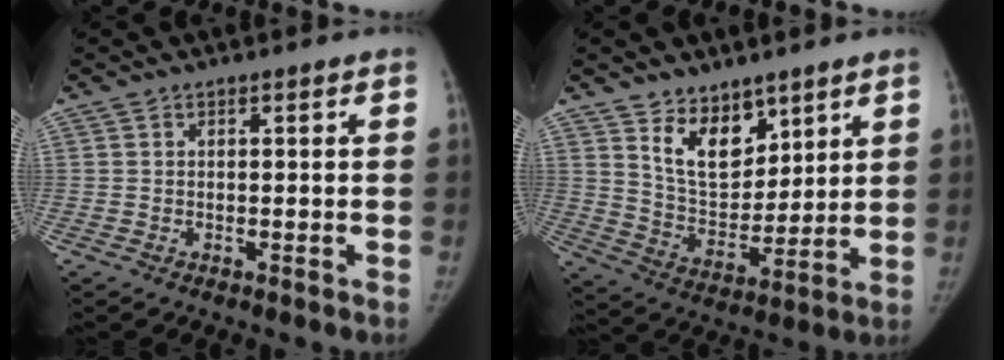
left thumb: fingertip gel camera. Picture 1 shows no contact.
{"total": 11.2, "force": [7.1, 6.5, 5.7], "torque": [-0.058, -0.059, 0.137]}